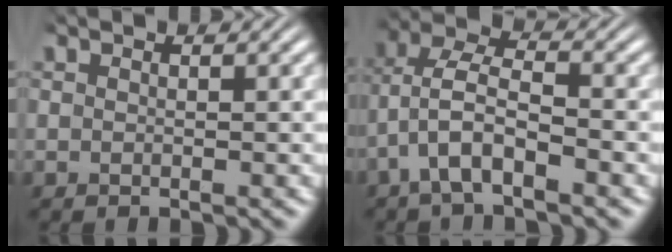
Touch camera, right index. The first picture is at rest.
{"total": 4.0, "force": [0.5, 2.3, 3.3], "torque": [-0.068, 0.007, 0.000]}